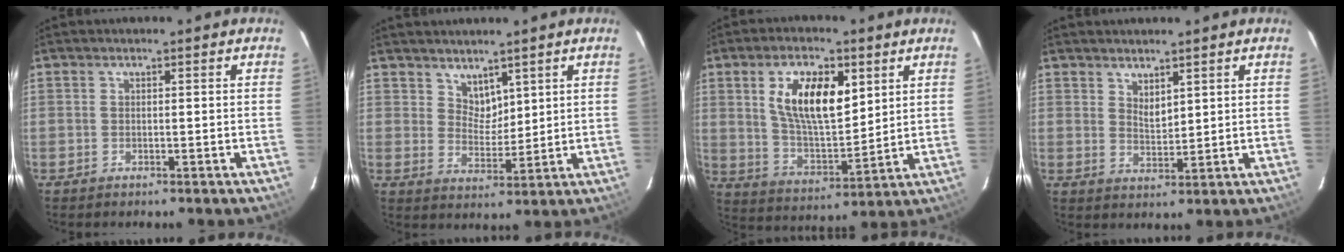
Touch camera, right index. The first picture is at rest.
{"total": 4.5, "force": [3.5, 2.6, 1.2], "torque": [-0.010, 0.001, 0.067]}
{"total": 13.5, "force": [5.0, 6.0, 11.0], "torque": [-0.201, 0.007, 0.099]}
{"total": 3.2, "force": [2.5, 1.2, 1.6], "torque": [-0.024, -0.004, 0.045]}